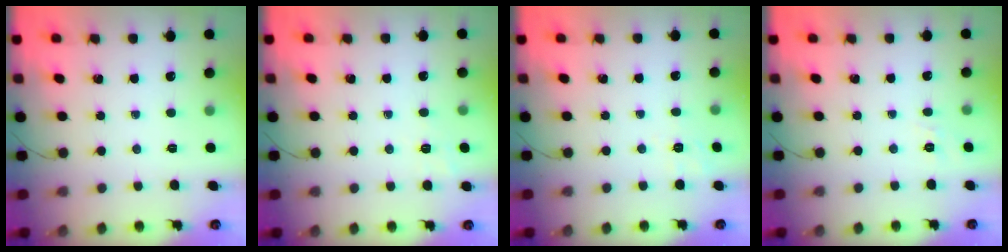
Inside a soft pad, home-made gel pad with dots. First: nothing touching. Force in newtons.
{"total": 1.9, "press": 0.0, "slide": 1.9}
{"total": 1.9, "press": 0.2, "slide": 1.9}
{"total": 1.8, "press": 1.2, "slide": 1.4}